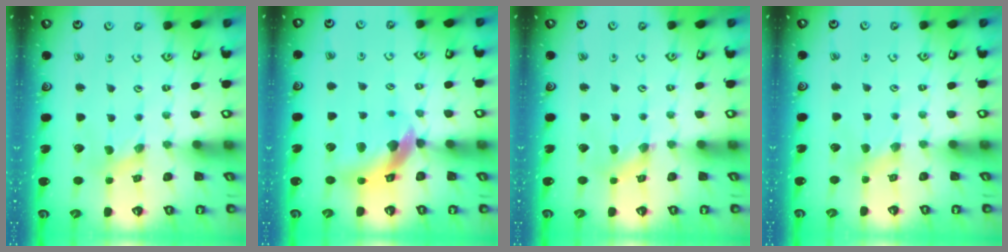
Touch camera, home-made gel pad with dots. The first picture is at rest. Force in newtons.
{"total": 11.0, "press": 10.8, "slide": 1.7}
{"total": 1.5, "press": 1.5, "slide": 0.4}
{"total": 2.7, "press": 2.7, "slide": 0.4}